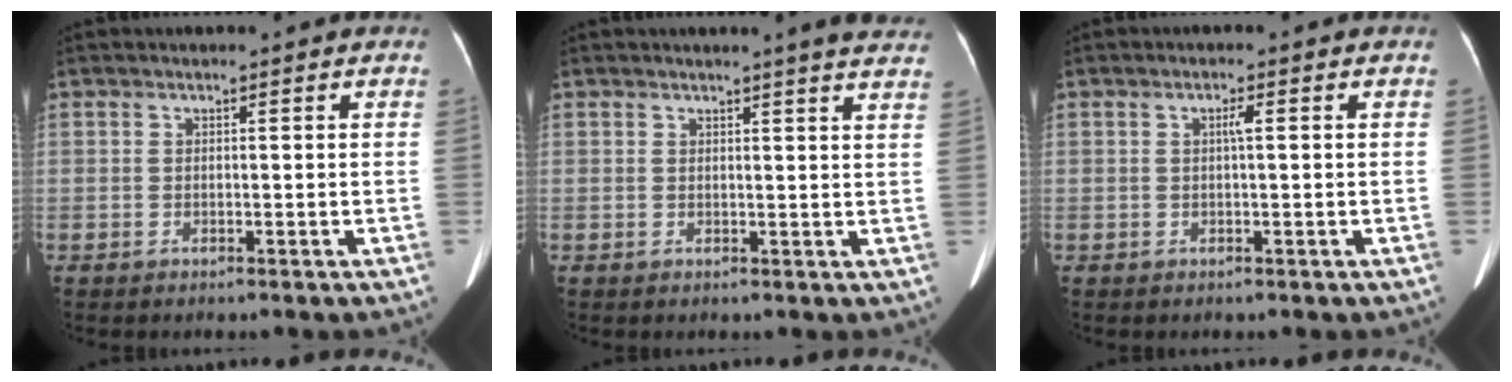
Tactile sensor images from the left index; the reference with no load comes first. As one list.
[{"total": 7.6, "force": [6.9, -0.1, 3.2], "torque": [-0.031, -0.009, 0.054]}, {"total": 1.3, "force": [0.2, 0.1, 1.3], "torque": [-0.028, 0.000, 0.004]}]